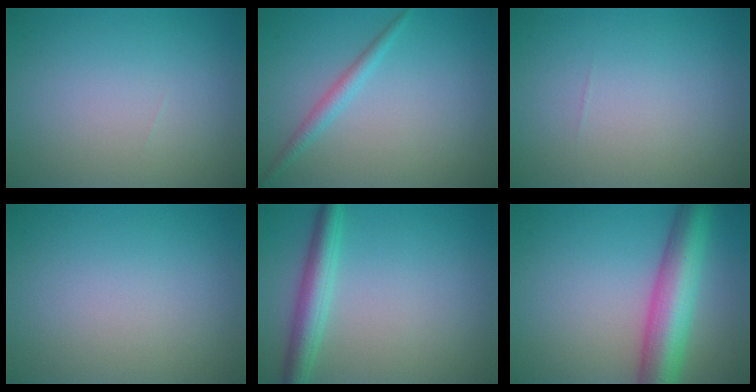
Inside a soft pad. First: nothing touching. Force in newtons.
{"total": 1.7, "press": 1.7, "slide": 0.1}
{"total": 0.0}
{"total": 0.0}
{"total": 3.6, "press": 3.6, "slide": 0.1}
{"total": 7.8, "press": 7.8, "slide": 0.2}